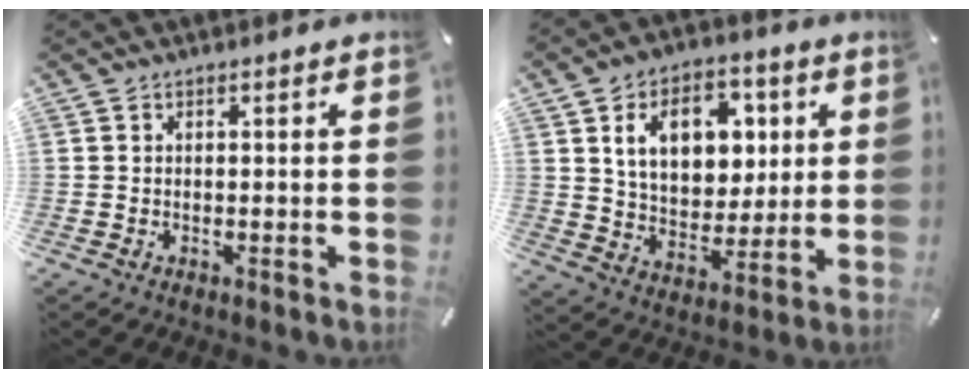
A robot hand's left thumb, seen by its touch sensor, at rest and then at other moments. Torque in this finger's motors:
{"motor_torque": [2.55, 2.46, 1.17, -1.09, 0.31]}